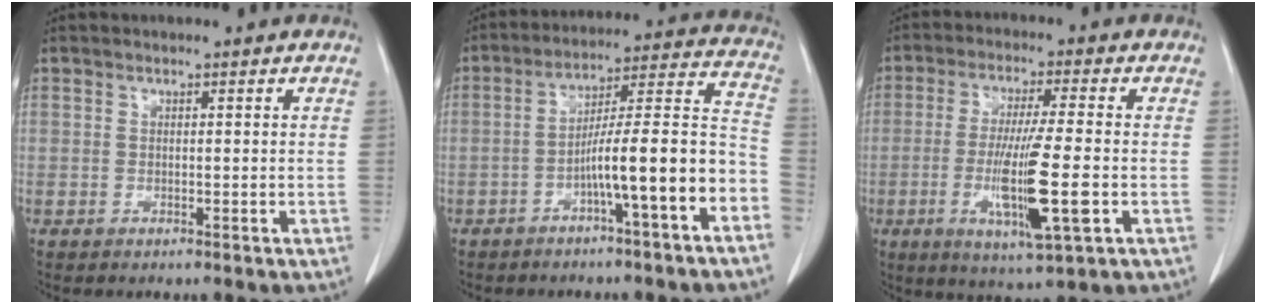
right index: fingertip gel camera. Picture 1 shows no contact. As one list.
[{"total": 13.7, "force": [-5.5, 0.1, 12.6], "torque": [-0.182, 0.035, -0.086]}, {"total": 11.8, "force": [-2.9, 0.3, 11.5], "torque": [-0.212, -0.023, -0.053]}]